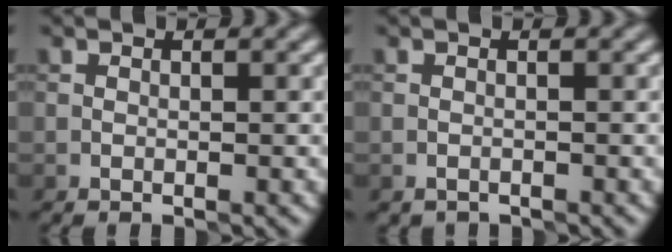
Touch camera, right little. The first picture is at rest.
{"total": 0.8, "force": [-0.8, 0.2, 0.0], "torque": [0.000, -0.001, -0.014]}